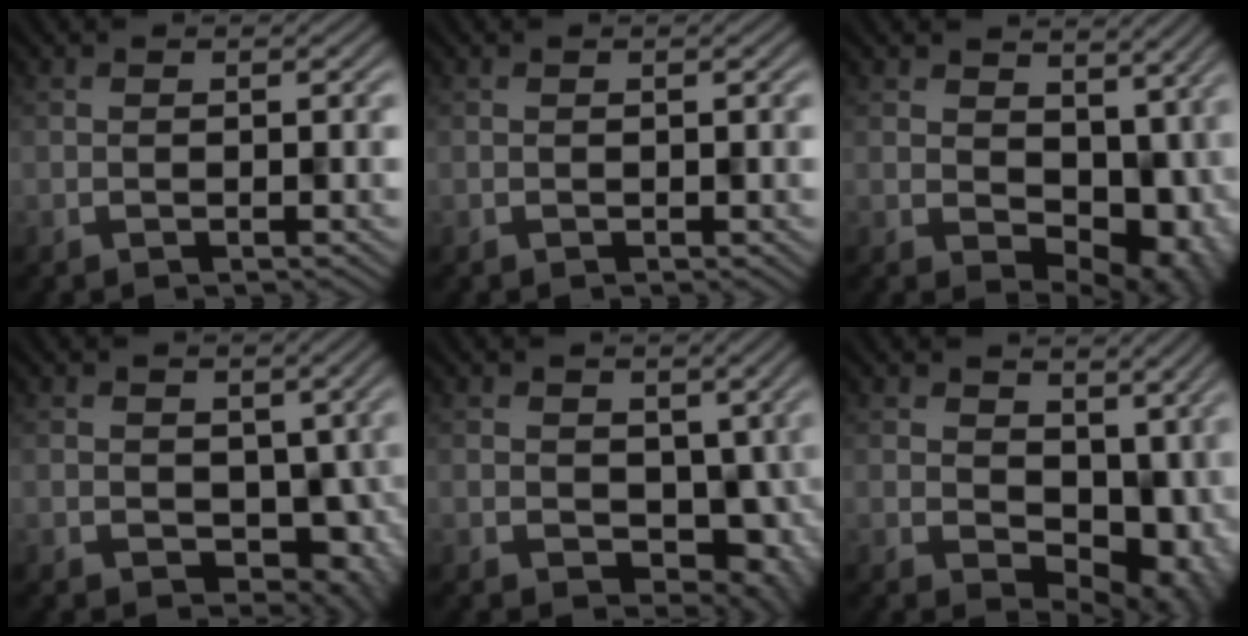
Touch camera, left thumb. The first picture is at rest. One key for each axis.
{"total": 0.0}
{"total": 9.0, "fx": 1.0, "fy": 6.6, "fz": 6.0, "tx": -0.073, "ty": -0.032, "tz": 0.031}
{"total": 5.5, "fx": -0.6, "fy": 4.6, "fz": 2.9, "tx": -0.042, "ty": -0.034, "tz": 0.009}
{"total": 6.6, "fx": -0.5, "fy": 5.5, "fz": 3.6, "tx": -0.035, "ty": -0.035, "tz": 0.010}
{"total": 9.2, "fx": 1.4, "fy": 6.8, "fz": 6.1, "tx": -0.074, "ty": -0.033, "tz": 0.038}